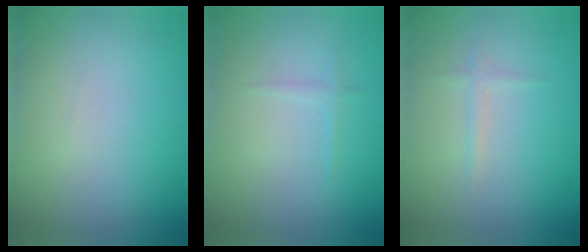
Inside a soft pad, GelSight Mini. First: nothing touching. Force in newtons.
{"total": 0.6, "press": 0.6, "slide": 0.0}
{"total": 0.8, "press": 0.8, "slide": 0.1}